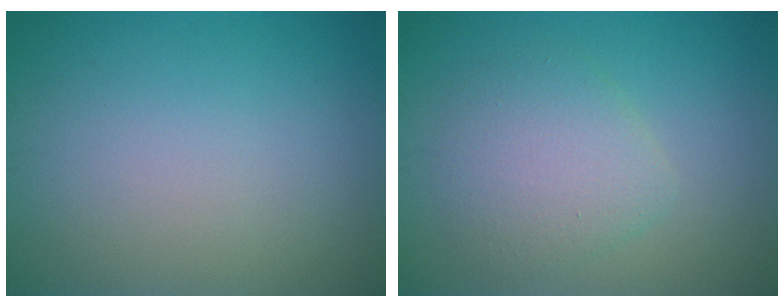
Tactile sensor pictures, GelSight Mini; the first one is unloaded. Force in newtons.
{"total": 3.6, "press": 3.6, "slide": 0.4}